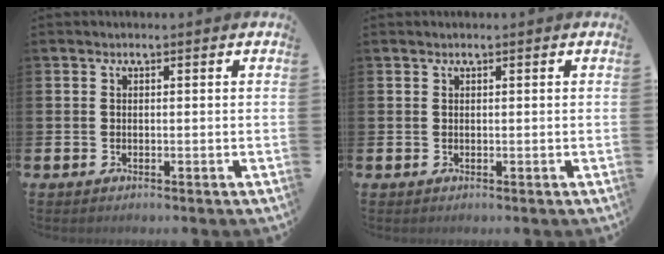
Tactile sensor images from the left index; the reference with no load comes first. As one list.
[{"total": 0.0}]